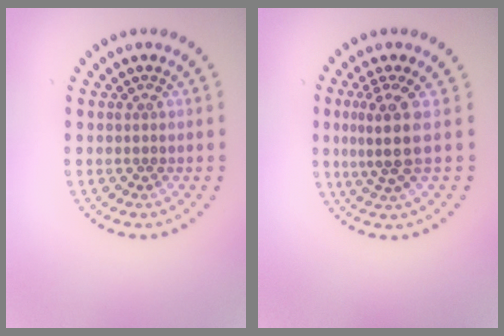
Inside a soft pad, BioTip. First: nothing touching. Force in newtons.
{"total": 3.3, "press": 2.5, "slide": 2.1}